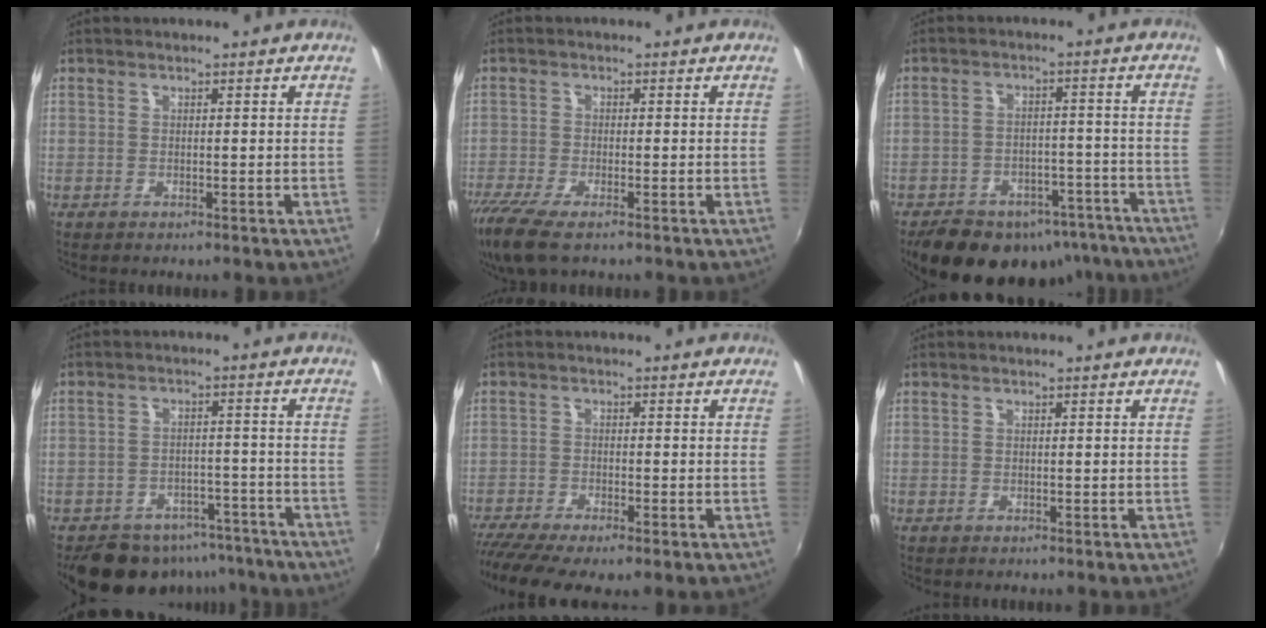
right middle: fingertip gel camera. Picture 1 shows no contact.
{"total": 9.2, "force": [-6.6, 2.4, 6.0], "torque": [-0.144, -0.045, -0.127]}
{"total": 18.8, "force": [-14.1, 9.8, 7.6], "torque": [-0.153, 0.017, -0.169]}
{"total": 14.6, "force": [-11.4, 7.6, 5.1], "torque": [-0.112, 0.012, -0.140]}
{"total": 8.3, "force": [-6.2, 1.5, 5.3], "torque": [-0.123, -0.043, -0.108]}
{"total": 0.0}